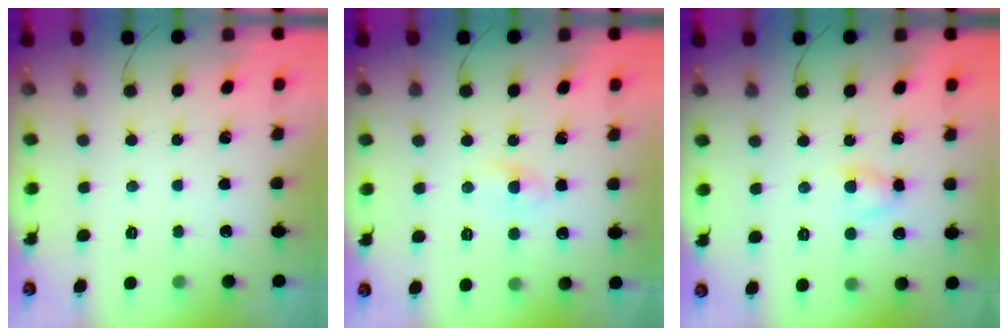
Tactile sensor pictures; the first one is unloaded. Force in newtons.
{"total": 2.3, "press": 2.1, "slide": 0.9}
{"total": 3.7, "press": 3.6, "slide": 0.7}